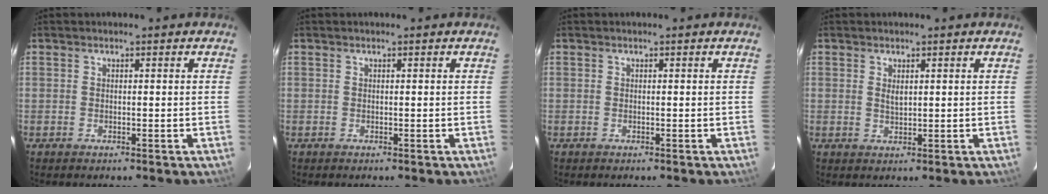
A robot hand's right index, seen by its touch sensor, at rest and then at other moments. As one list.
[{"total": 0.0}, {"total": 0.0}, {"total": 1.7, "force": [0.6, 0.8, 1.4], "torque": [-0.025, 0.000, 0.012]}]